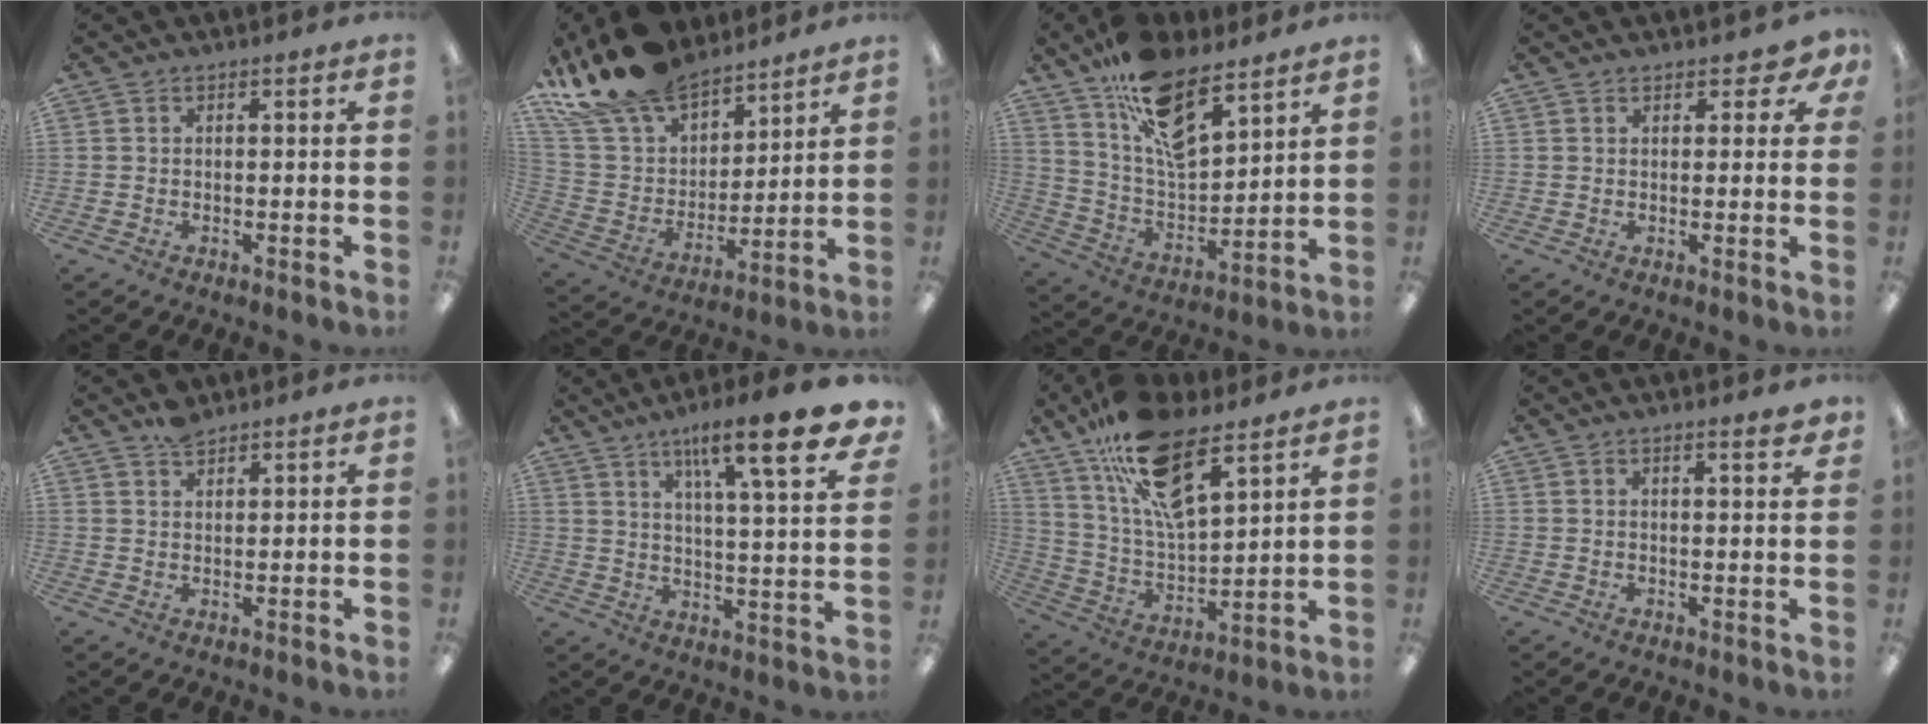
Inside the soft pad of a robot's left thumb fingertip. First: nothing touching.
{"total": 21.2, "force": [17.7, 9.0, 7.4], "torque": [-0.164, -0.110, 0.328]}
{"total": 16.5, "force": [11.5, 6.8, 9.6], "torque": [-0.174, -0.064, 0.207]}
{"total": 3.6, "force": [2.2, 2.0, 2.0], "torque": [-0.025, 0.001, 0.038]}
{"total": 3.1, "force": [2.8, 1.1, 0.9], "torque": [-0.015, -0.012, 0.051]}
{"total": 17.6, "force": [11.5, 2.8, 13.0], "torque": [-0.192, -0.069, 0.171]}
{"total": 18.6, "force": [12.3, 6.8, 12.2], "torque": [-0.234, -0.062, 0.215]}
{"total": 2.9, "force": [2.3, 0.4, 1.7], "torque": [-0.021, -0.010, 0.036]}